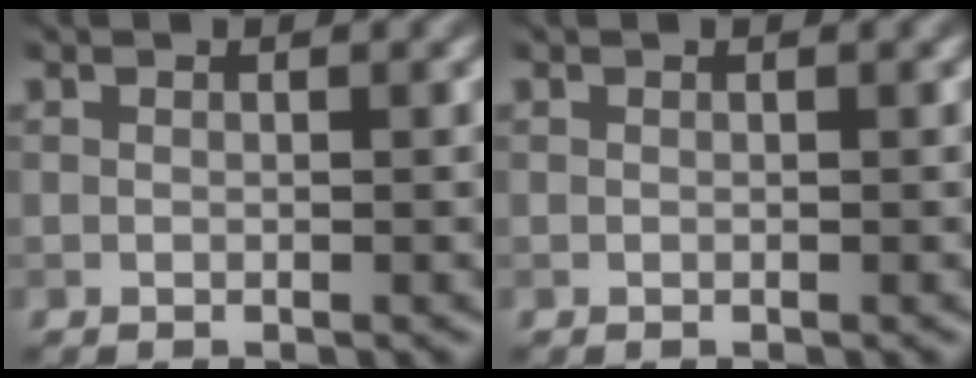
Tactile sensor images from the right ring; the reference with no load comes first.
{"total": 0.0}